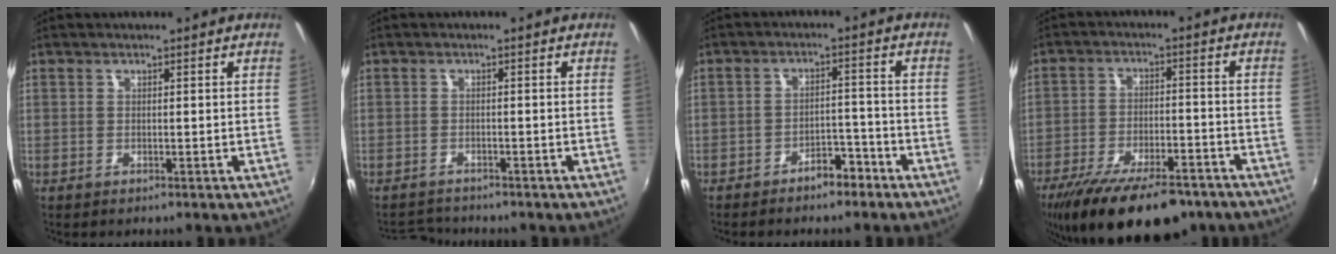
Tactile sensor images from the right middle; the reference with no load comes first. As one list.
[{"total": 3.7, "force": [-3.6, 0.8, 0.5], "torque": [-0.022, 0.001, -0.062]}, {"total": 4.7, "force": [-3.7, 1.9, 2.2], "torque": [-0.045, 0.014, -0.047]}, {"total": 19.6, "force": [-14.7, 6.8, 11.0], "torque": [-0.212, -0.033, -0.218]}]